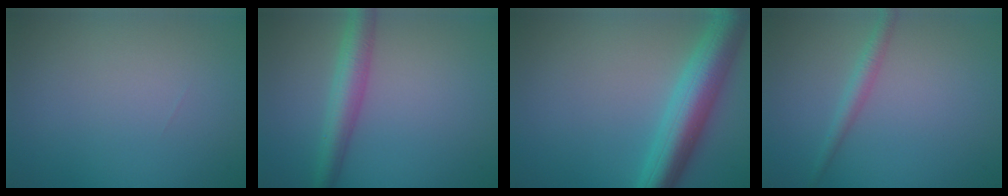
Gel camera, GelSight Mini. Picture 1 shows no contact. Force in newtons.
{"total": 4.0, "press": 4.0, "slide": 0.2}
{"total": 7.1, "press": 7.0, "slide": 0.2}
{"total": 1.7, "press": 1.7, "slide": 0.0}